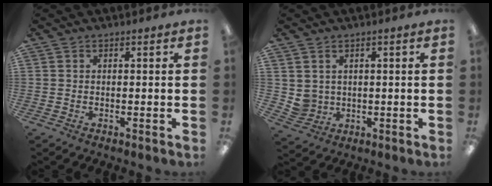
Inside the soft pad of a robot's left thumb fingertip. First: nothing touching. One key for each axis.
{"total": 3.7, "fx": 1.8, "fy": 3.2, "fz": 0.6, "tx": -0.022, "ty": -0.001, "tz": 0.037}